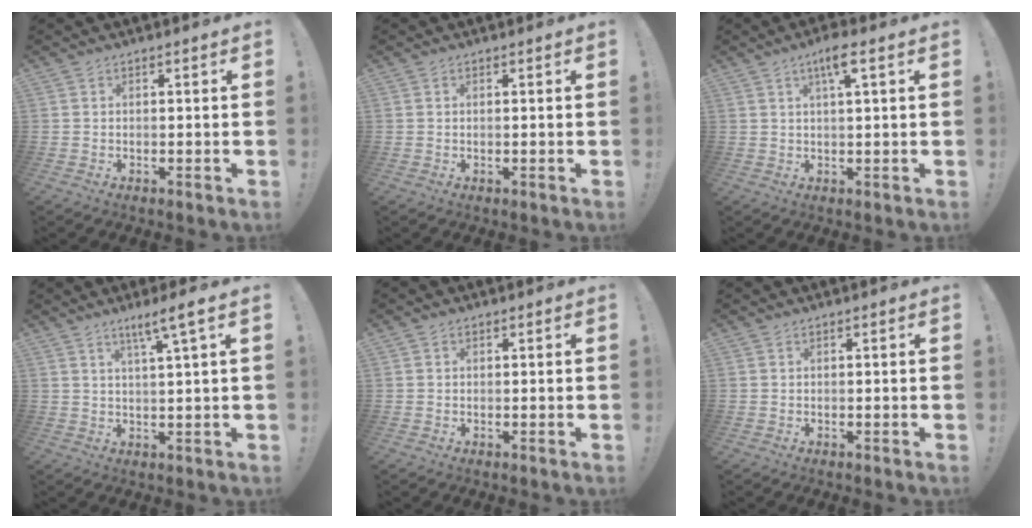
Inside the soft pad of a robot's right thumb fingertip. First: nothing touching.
{"total": 0.0}
{"total": 5.2, "force": [2.4, 0.7, 4.5], "torque": [-0.071, -0.003, 0.033]}
{"total": 5.7, "force": [3.3, -0.7, 4.7], "torque": [-0.076, -0.016, 0.047]}
{"total": 0.6, "force": [0.3, 0.5, 0.1], "torque": [0.007, -0.002, 0.005]}
{"total": 0.0}